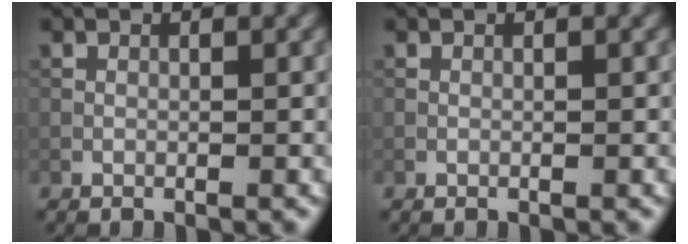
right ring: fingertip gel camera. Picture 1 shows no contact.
{"total": 0.0}